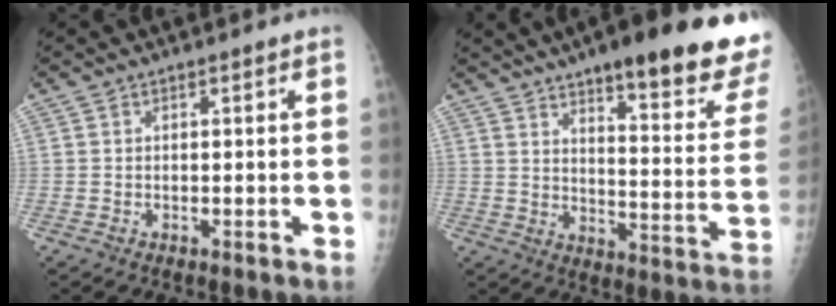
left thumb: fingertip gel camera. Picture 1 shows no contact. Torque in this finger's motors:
{"motor_torque": [0.64, 0.56, 1.51, -1.27, 0.26]}